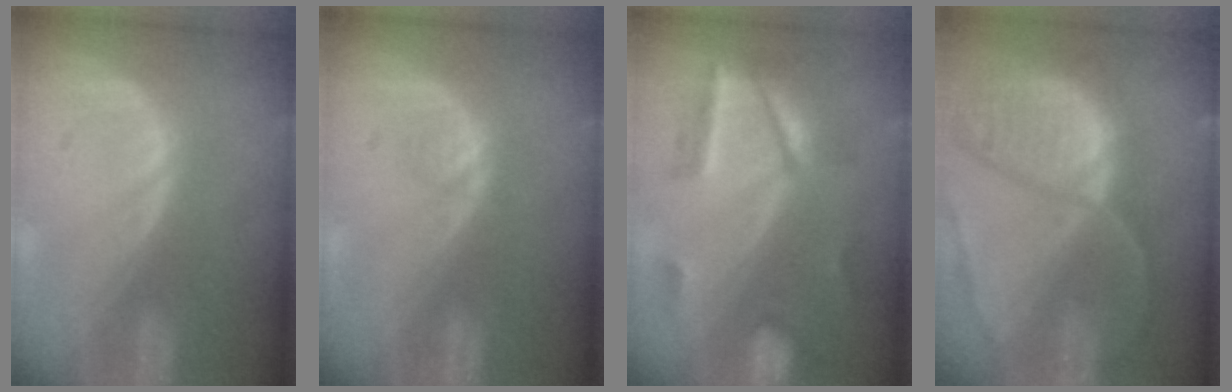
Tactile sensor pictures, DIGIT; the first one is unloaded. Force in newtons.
{"total": 1.2, "press": 1.2, "slide": 0.2}
{"total": 6.9, "press": 6.9, "slide": 0.7}
{"total": 11.0, "press": 9.2, "slide": 6.1}